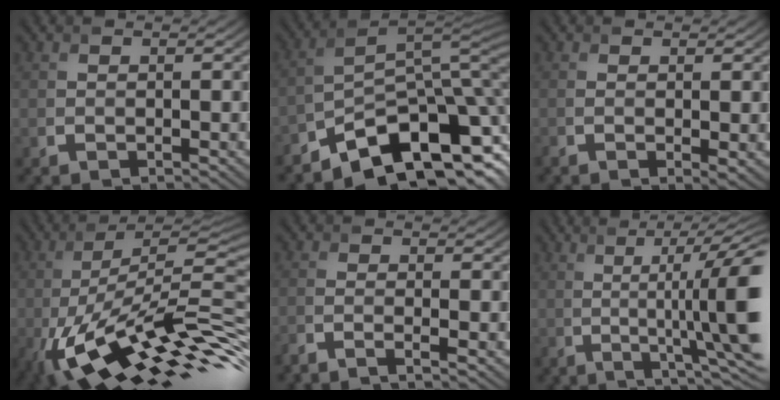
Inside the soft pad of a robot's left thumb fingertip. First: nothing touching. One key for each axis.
{"total": 11.5, "fx": -7.4, "fy": 4.3, "fz": 7.7, "tx": -0.110, "ty": -0.004, "tz": -0.131}
{"total": 1.6, "fx": 0.0, "fy": 0.0, "fz": 1.6, "tx": -0.029, "ty": -0.005, "tz": -0.001}
{"total": 17.1, "fx": -6.6, "fy": 4.6, "fz": 15.2, "tx": -0.253, "ty": 0.009, "tz": -0.129}
{"total": 2.5, "fx": -2.0, "fy": -0.1, "fz": 1.4, "tx": -0.014, "ty": -0.001, "tz": -0.058}
{"total": 14.1, "fx": 0.2, "fy": 2.9, "fz": 13.8, "tx": -0.170, "ty": 0.007, "tz": 0.015}